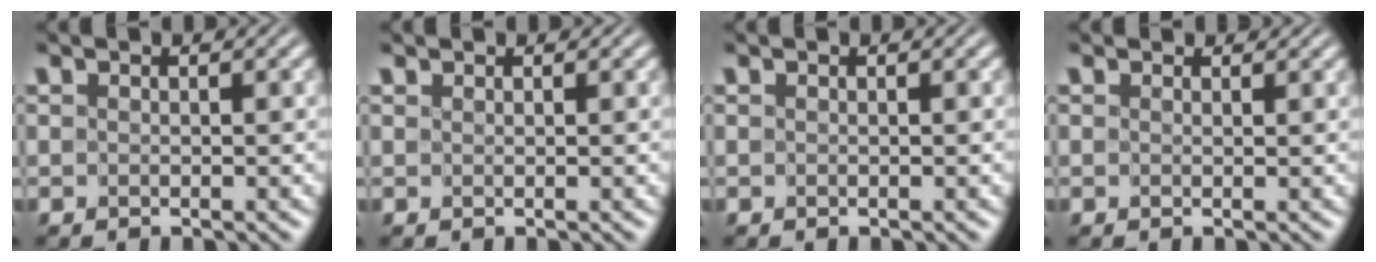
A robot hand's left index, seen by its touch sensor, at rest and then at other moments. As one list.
[{"total": 0.6, "force": [0.6, 0.3, 0.1], "torque": [-0.008, 0.009, 0.007]}, {"total": 0.0}, {"total": 1.6, "force": [1.3, 0.7, 0.7], "torque": [-0.019, 0.011, 0.012]}]